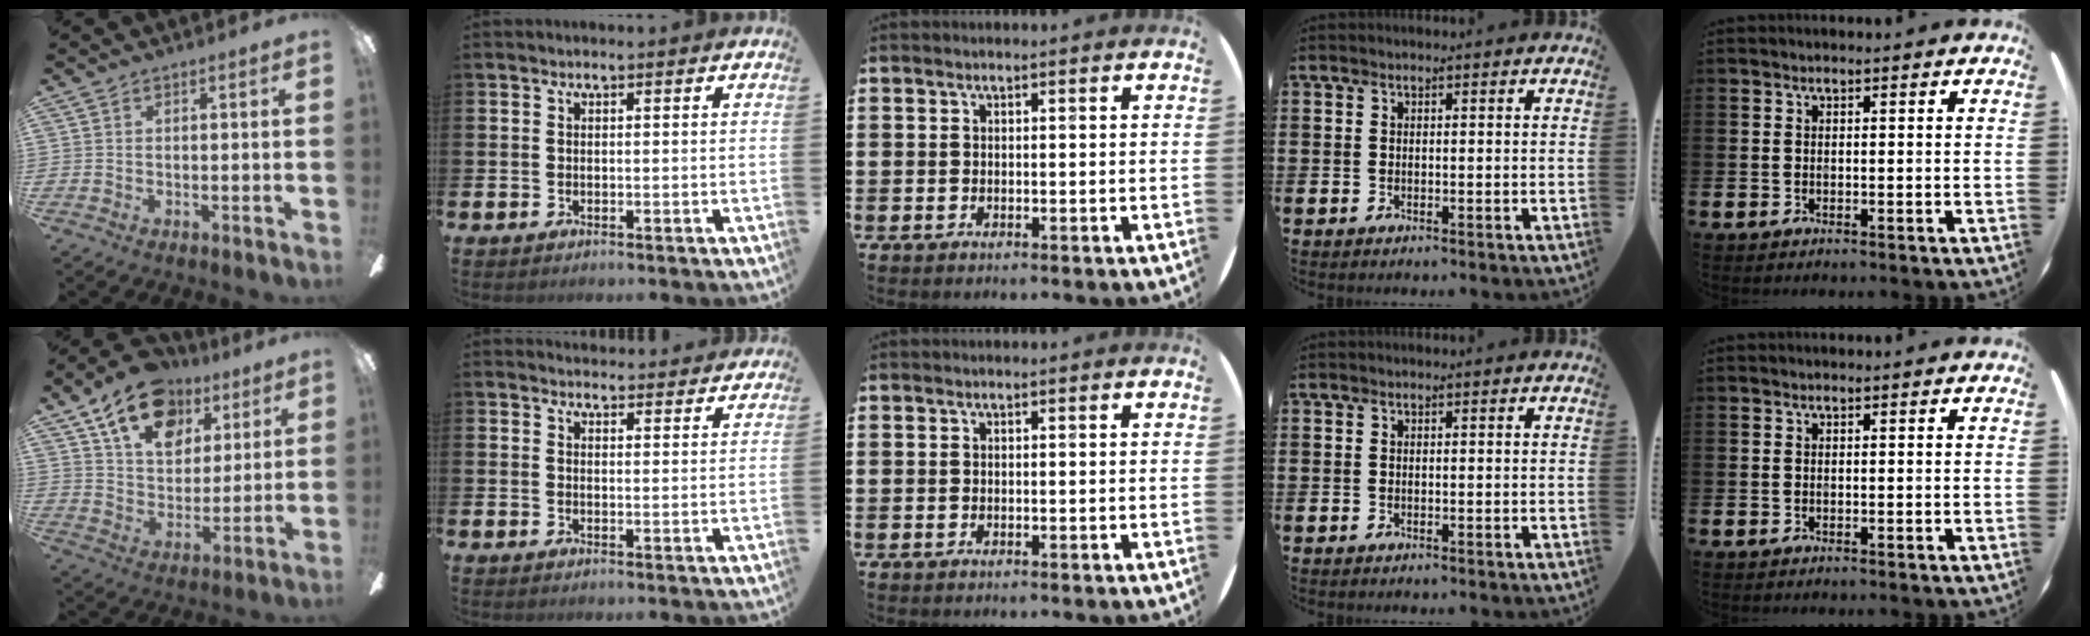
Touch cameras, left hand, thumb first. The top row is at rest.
{"thumb": {"total": 17.4, "force": [10.3, 11.0, 8.6], "torque": [-0.137, -0.046, 0.186]}, "index": {"total": 3.6, "force": [3.5, 0.5, -0.1], "torque": [0.007, -0.025, 0.062]}}